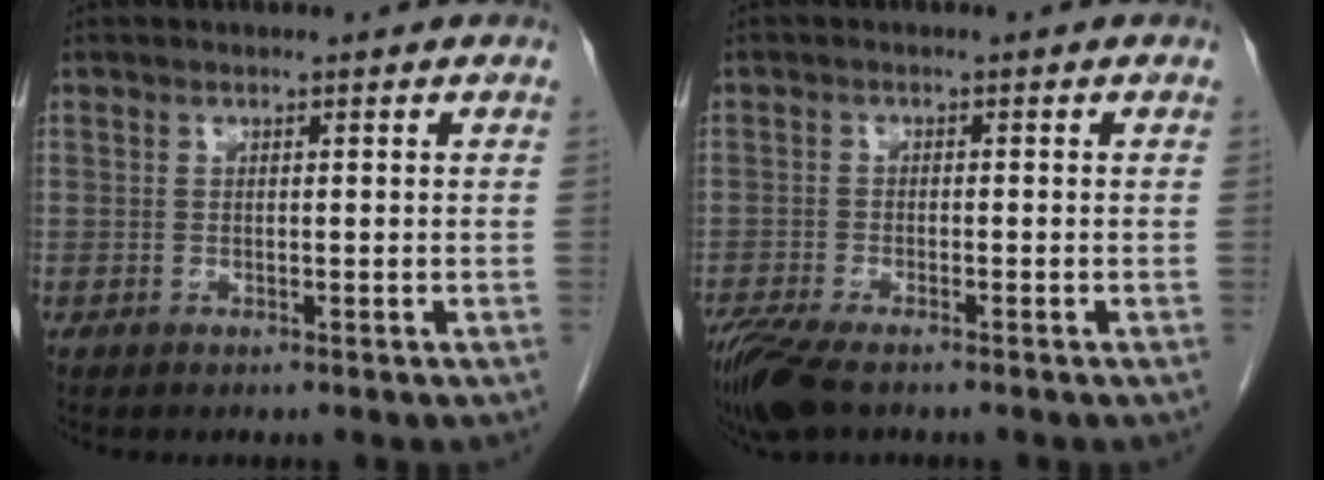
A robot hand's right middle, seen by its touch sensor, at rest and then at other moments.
{"total": 6.9, "force": [-5.1, 1.8, 4.2], "torque": [-0.083, -0.017, -0.092]}